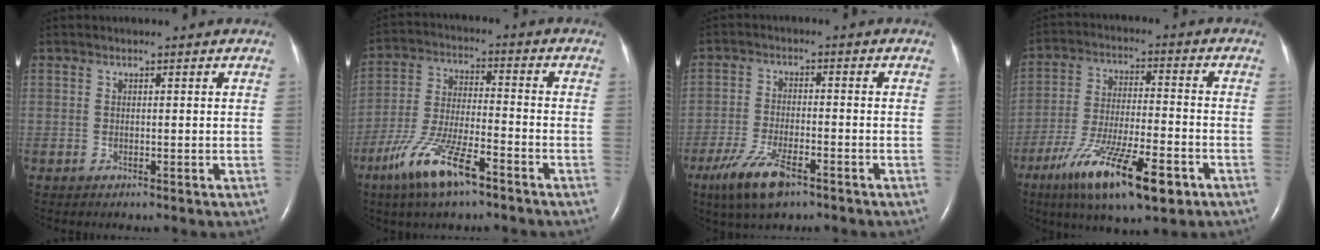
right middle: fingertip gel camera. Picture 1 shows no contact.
{"total": 11.6, "force": [-7.2, 2.3, 8.8], "torque": [-0.183, -0.013, -0.133]}
{"total": 8.0, "force": [-5.0, 2.1, 5.8], "torque": [-0.125, -0.015, -0.088]}
{"total": 16.0, "force": [-8.9, 3.1, 12.9], "torque": [-0.226, -0.025, -0.145]}